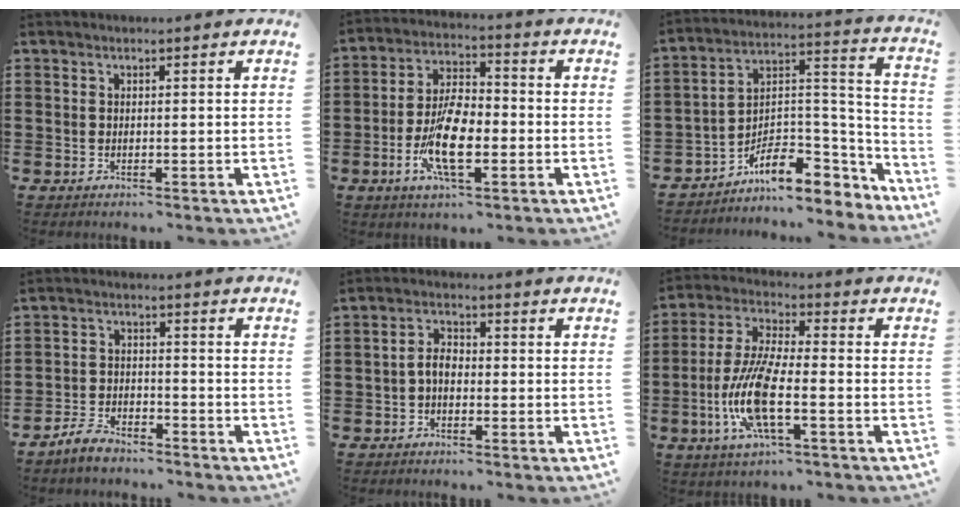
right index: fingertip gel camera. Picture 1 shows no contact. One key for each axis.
{"total": 10.3, "fx": -2.9, "fy": 4.2, "fz": 9.0, "tx": -0.186, "ty": -0.007, "tz": -0.052}
{"total": 8.9, "fx": -5.8, "fy": 4.6, "fz": 4.9, "tx": -0.090, "ty": 0.005, "tz": -0.106}
{"total": 3.9, "fx": -3.6, "fy": 0.8, "fz": 1.1, "tx": -0.037, "ty": 0.006, "tz": -0.077}
{"total": 3.2, "fx": -1.0, "fy": 1.9, "fz": 2.5, "tx": -0.062, "ty": 0.000, "tz": -0.024}
{"total": 11.0, "fx": -3.6, "fy": 3.0, "fz": 9.9, "tx": -0.224, "ty": -0.016, "tz": -0.069}